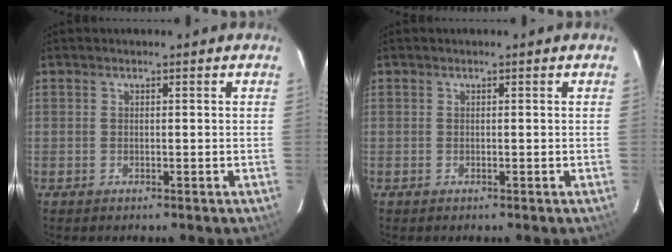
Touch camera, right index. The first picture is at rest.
{"total": 0.0}